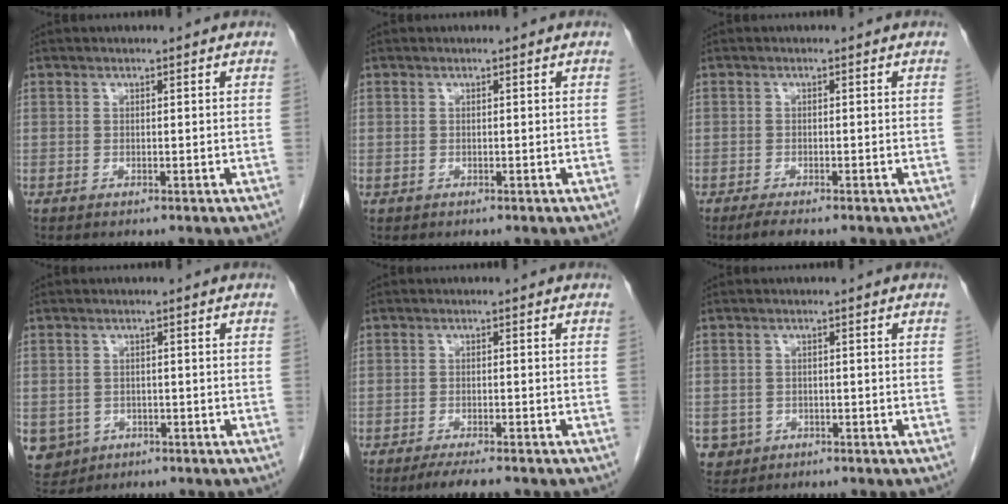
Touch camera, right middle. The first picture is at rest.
{"total": 0.0}
{"total": 2.4, "force": [-1.9, 0.5, 1.4], "torque": [-0.034, -0.008, -0.031]}
{"total": 7.6, "force": [-2.9, 6.8, 1.9], "torque": [-0.059, 0.002, -0.038]}
{"total": 4.7, "force": [-3.8, 0.6, 2.6], "torque": [-0.042, -0.009, -0.060]}
{"total": 3.4, "force": [-1.5, 3.0, 0.2], "torque": [-0.001, 0.007, -0.022]}